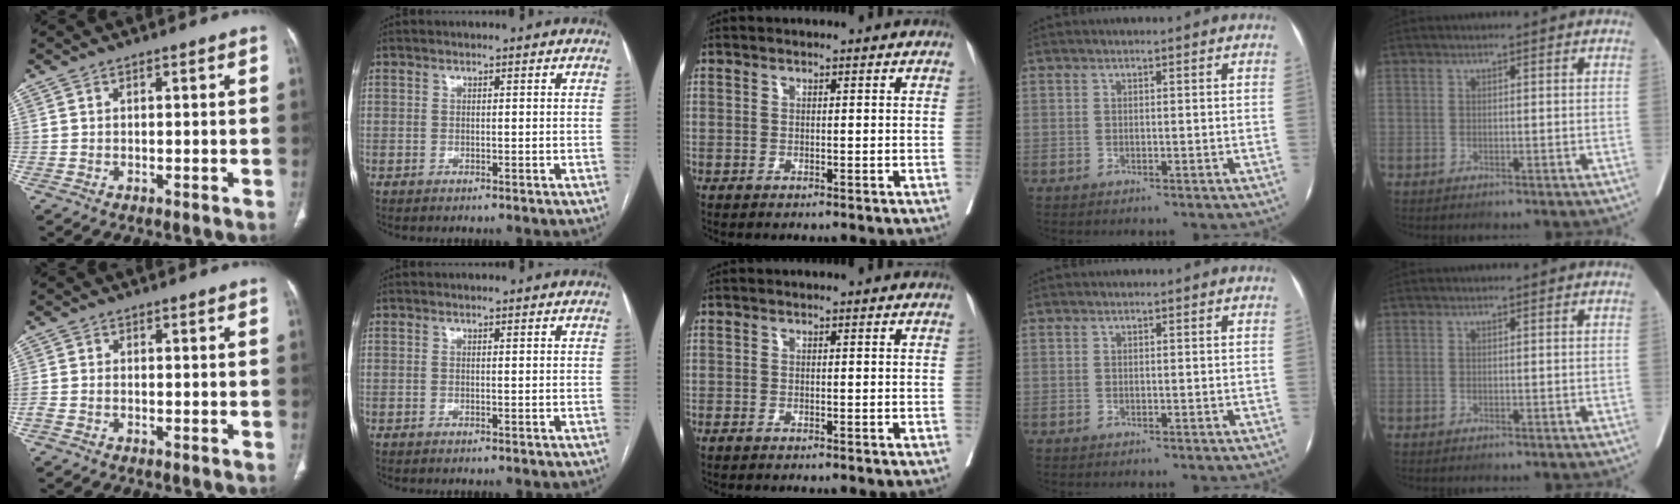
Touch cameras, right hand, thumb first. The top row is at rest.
{"thumb": {"total": 2.1, "force": [-0.8, 1.3, 1.4], "torque": [-0.044, 0.008, -0.015]}, "middle": {"total": 0.7, "force": [-0.7, 0.2, 0.3], "torque": [-0.011, -0.002, -0.012]}}